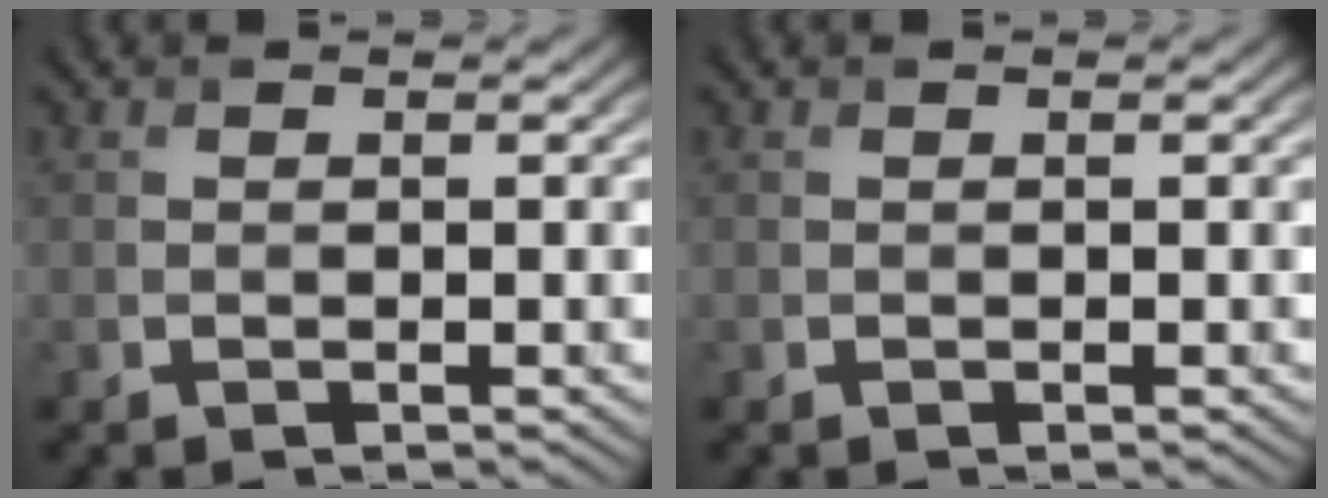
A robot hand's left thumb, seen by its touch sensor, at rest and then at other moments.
{"total": 0.0}